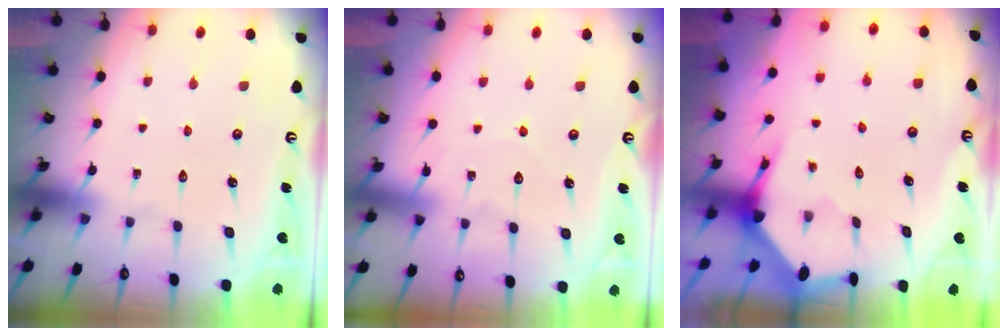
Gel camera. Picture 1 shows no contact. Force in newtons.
{"total": 5.5, "press": 5.5, "slide": 0.5}
{"total": 3.4, "press": 3.3, "slide": 0.4}